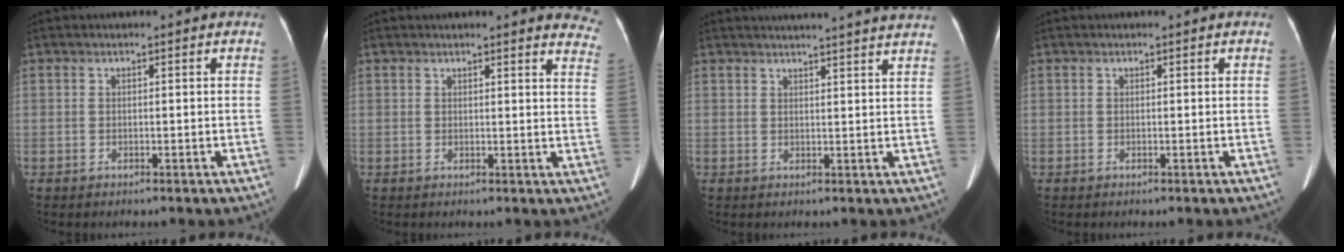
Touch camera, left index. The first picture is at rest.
{"total": 11.3, "force": [10.8, 1.5, 3.2], "torque": [0.004, -0.066, 0.078]}
{"total": 16.9, "force": [15.9, -0.5, 5.7], "torque": [-0.083, -0.033, 0.184]}
{"total": 0.0}